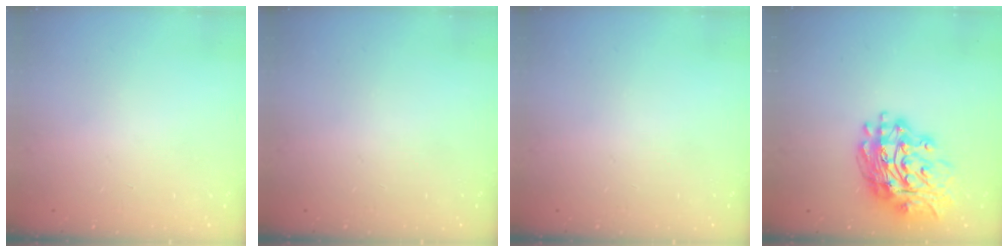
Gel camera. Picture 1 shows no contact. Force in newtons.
{"total": 0.0}
{"total": 0.0}
{"total": 17.2, "press": 17.1, "slide": 1.9}